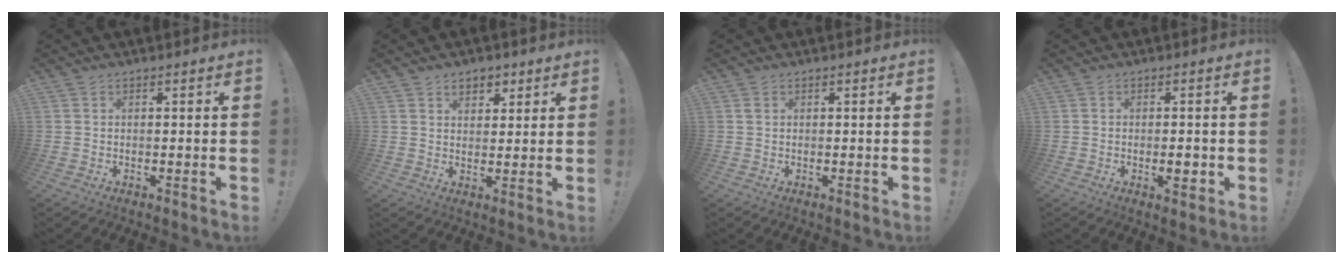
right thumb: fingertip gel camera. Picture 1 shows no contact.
{"total": 4.9, "force": [2.7, 3.6, 1.9], "torque": [-0.019, -0.010, 0.049]}
{"total": 0.7, "force": [0.3, 0.5, 0.3], "torque": [-0.006, 0.003, 0.005]}
{"total": 3.2, "force": [-0.7, 1.1, 2.9], "torque": [-0.031, -0.002, -0.014]}